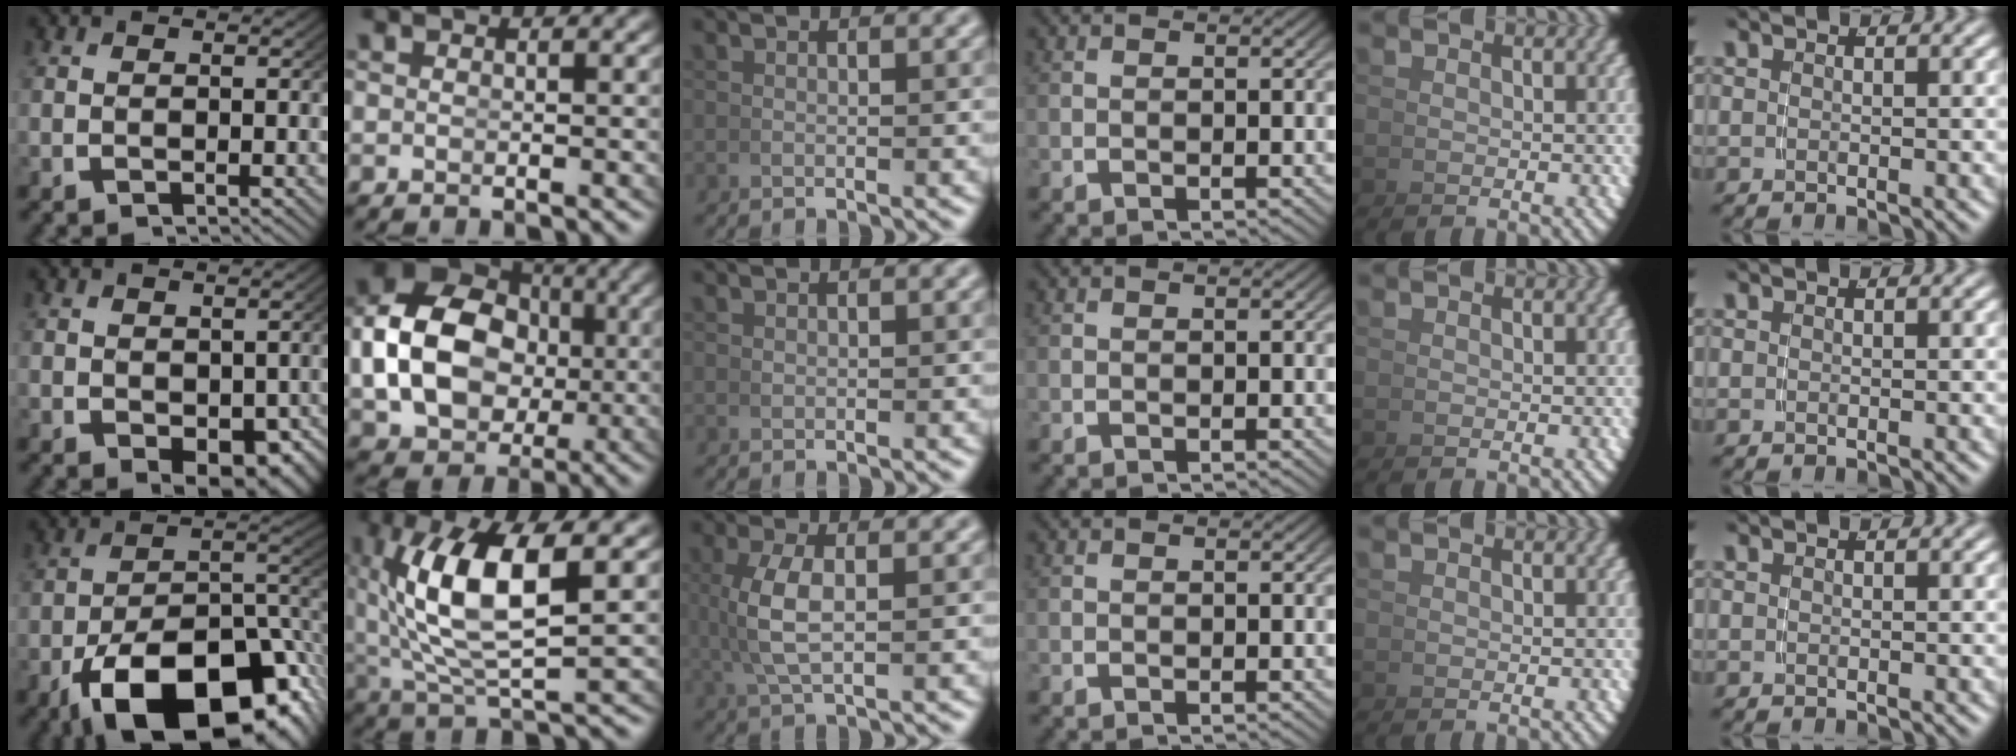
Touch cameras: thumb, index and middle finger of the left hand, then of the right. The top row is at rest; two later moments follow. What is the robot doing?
{"motion": "lift_and_place", "object": "bowl"}